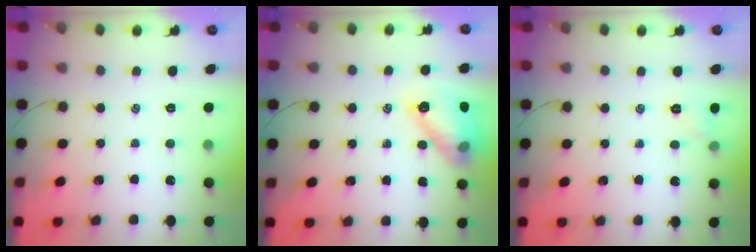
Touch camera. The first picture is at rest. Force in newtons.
{"total": 14.3, "press": 14.3, "slide": 0.1}
{"total": 4.6, "press": 4.4, "slide": 1.3}